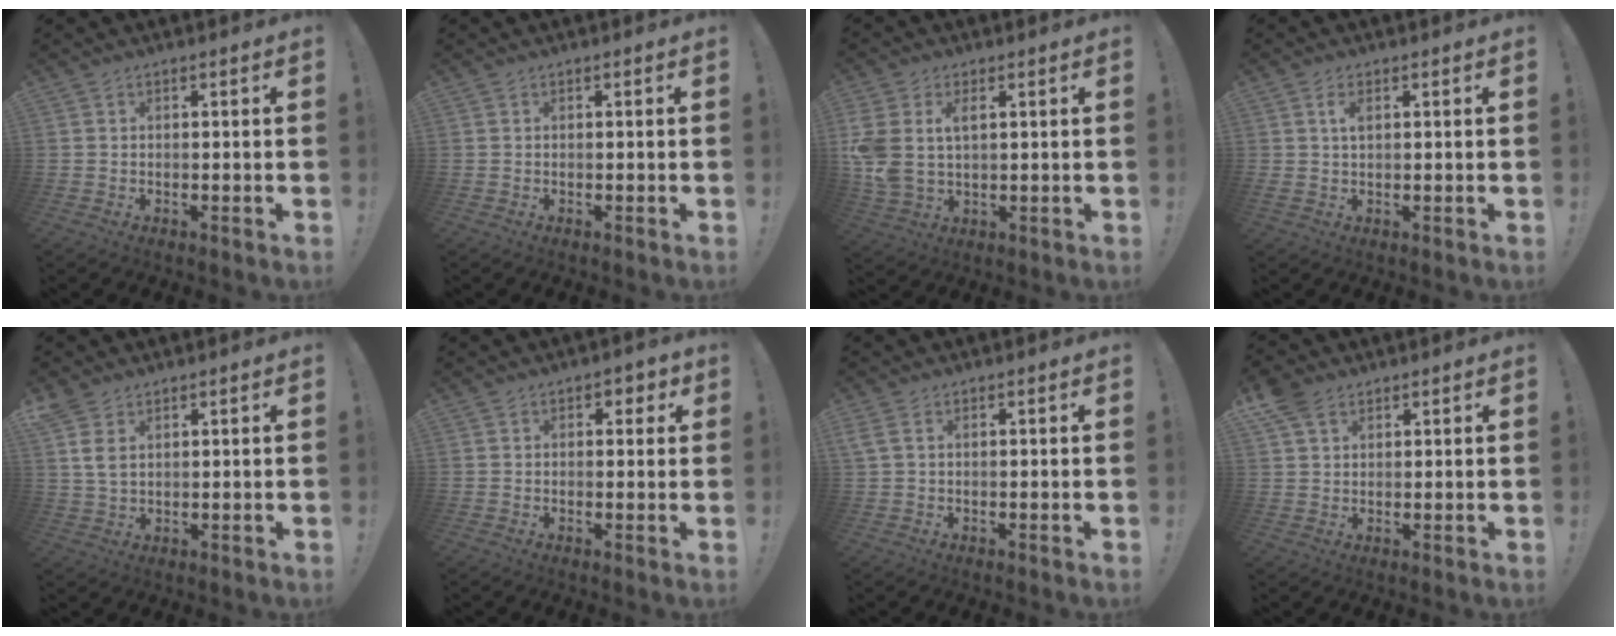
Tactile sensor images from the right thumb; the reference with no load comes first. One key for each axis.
{"total": 0.0}
{"total": 7.8, "fx": 2.7, "fy": 5.1, "fz": 5.2, "tx": -0.105, "ty": -0.006, "tz": 0.053}
{"total": 2.7, "fx": 0.9, "fy": 1.0, "fz": 2.3, "tx": -0.036, "ty": -0.003, "tz": 0.012}
{"total": 5.6, "fx": 2.6, "fy": 3.0, "fz": 3.9, "tx": -0.071, "ty": -0.010, "tz": 0.047}
{"total": 2.5, "fx": 0.7, "fy": 1.9, "fz": 1.5, "tx": -0.001, "ty": -0.004, "tz": 0.007}
{"total": 2.1, "fx": 0.9, "fy": 0.6, "fz": 1.8, "tx": -0.038, "ty": 0.001, "tz": 0.019}
{"total": 6.2, "fx": 3.7, "fy": 3.9, "fz": 3.0, "tx": -0.053, "ty": -0.011, "tz": 0.073}